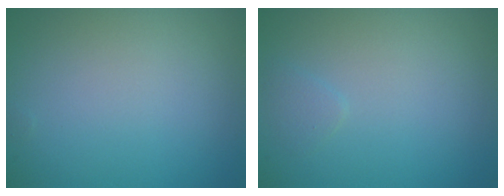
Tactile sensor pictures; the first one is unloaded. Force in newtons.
{"total": 0.7, "press": 0.7, "slide": 0.1}